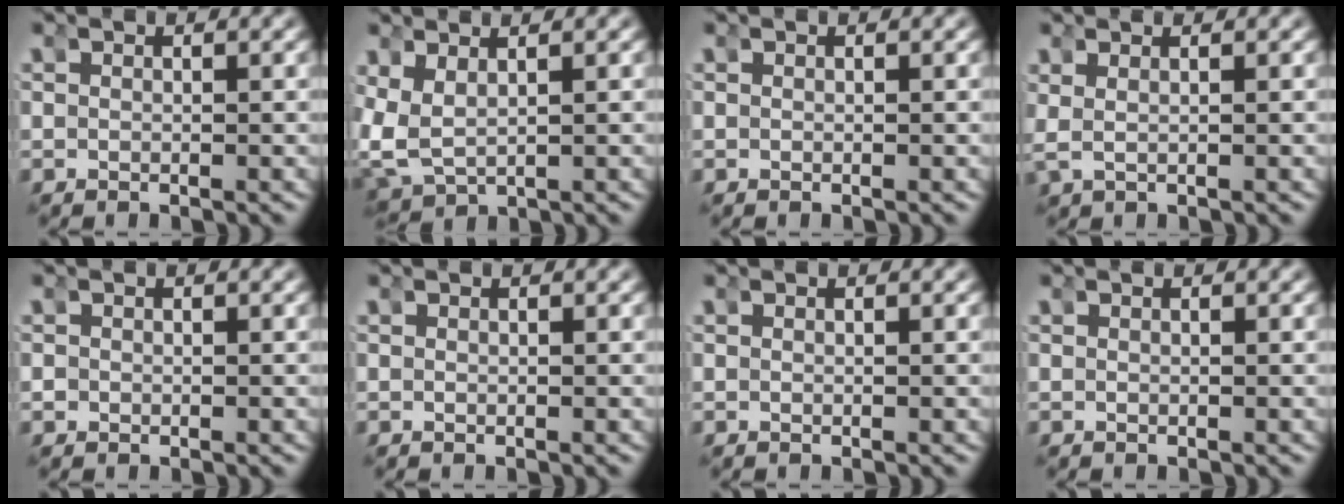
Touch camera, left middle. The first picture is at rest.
{"total": 7.0, "force": [0.3, 6.3, 3.1], "torque": [-0.128, -0.034, 0.014]}
{"total": 0.0}
{"total": 2.2, "force": [0.6, 1.6, 1.4], "torque": [-0.039, 0.002, 0.008]}
{"total": 1.0, "force": [-0.2, 1.0, 0.1], "torque": [-0.012, -0.002, -0.003]}
{"total": 0.0}
{"total": 0.0}
{"total": 0.0}